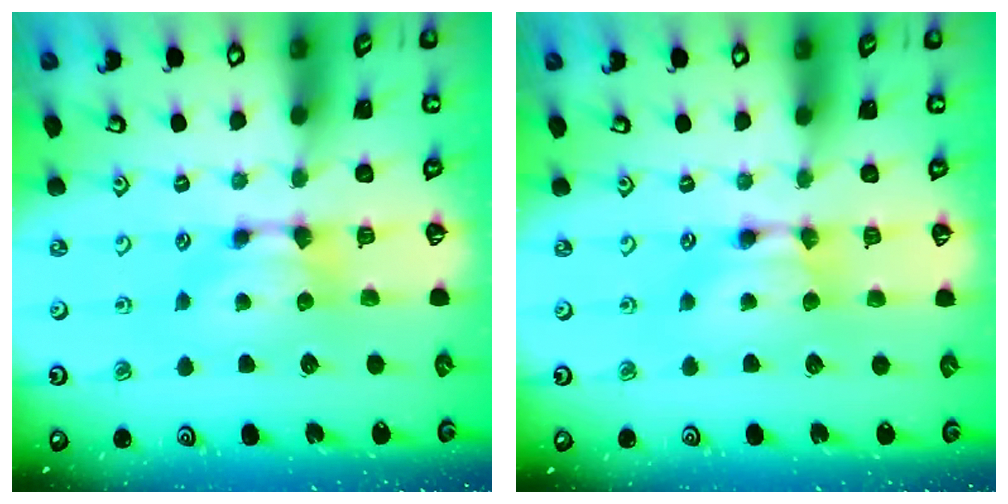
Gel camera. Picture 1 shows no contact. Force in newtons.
{"total": 1.8, "press": 1.7, "slide": 0.1}